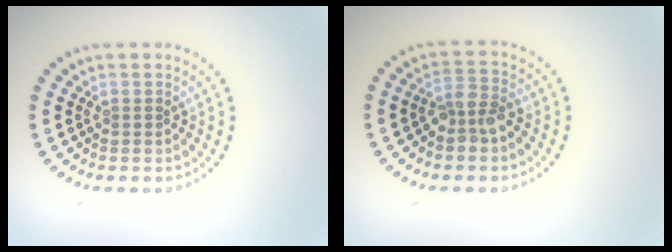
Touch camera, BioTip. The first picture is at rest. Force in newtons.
{"total": 2.6, "press": 2.2, "slide": 1.4}